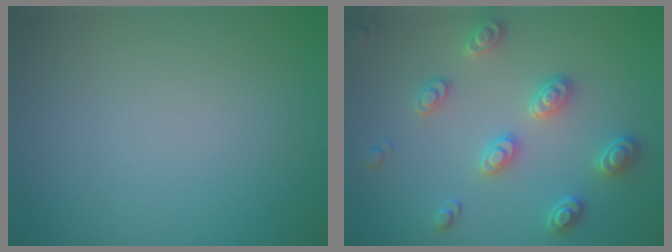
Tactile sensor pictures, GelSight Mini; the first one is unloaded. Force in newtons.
{"total": 3.0, "press": 2.9, "slide": 0.6}